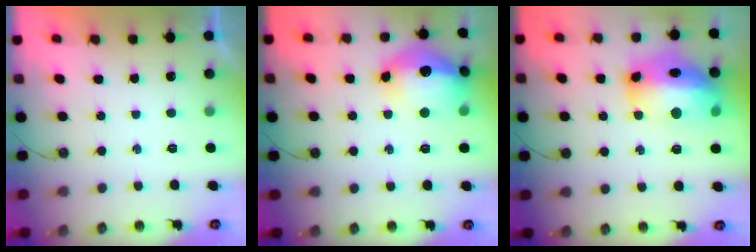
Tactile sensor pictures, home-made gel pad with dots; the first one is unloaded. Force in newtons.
{"total": 18.6, "press": 18.5, "slide": 1.6}
{"total": 20.2, "press": 20.1, "slide": 1.8}